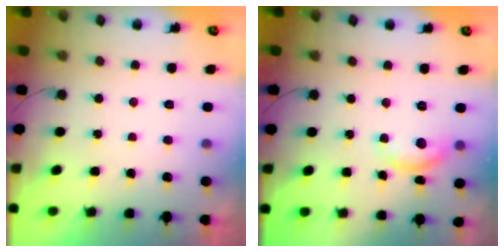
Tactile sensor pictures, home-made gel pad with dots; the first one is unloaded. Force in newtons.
{"total": 9.5, "press": 9.5, "slide": 0.4}